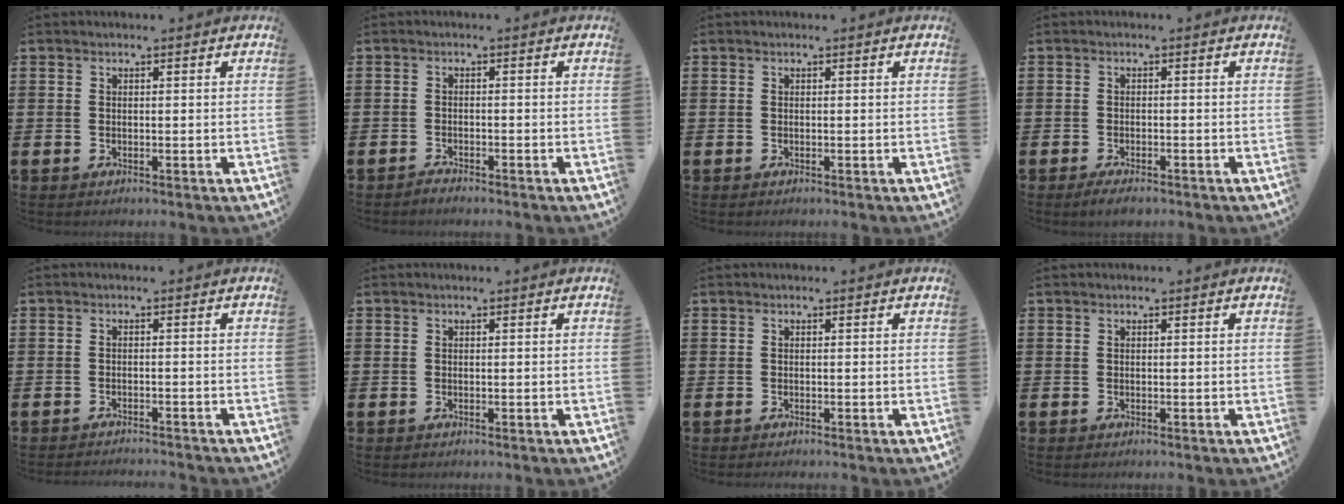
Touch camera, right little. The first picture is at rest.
{"total": 0.9, "force": [-0.9, 0.1, 0.0], "torque": [-0.002, -0.001, -0.018]}
{"total": 0.0}
{"total": 1.6, "force": [-1.2, 0.4, 1.0], "torque": [-0.010, -0.002, -0.024]}
{"total": 1.1, "force": [-1.1, -0.2, -0.1], "torque": [-0.001, 0.002, -0.023]}
{"total": 0.0}
{"total": 0.0}
{"total": 0.0}